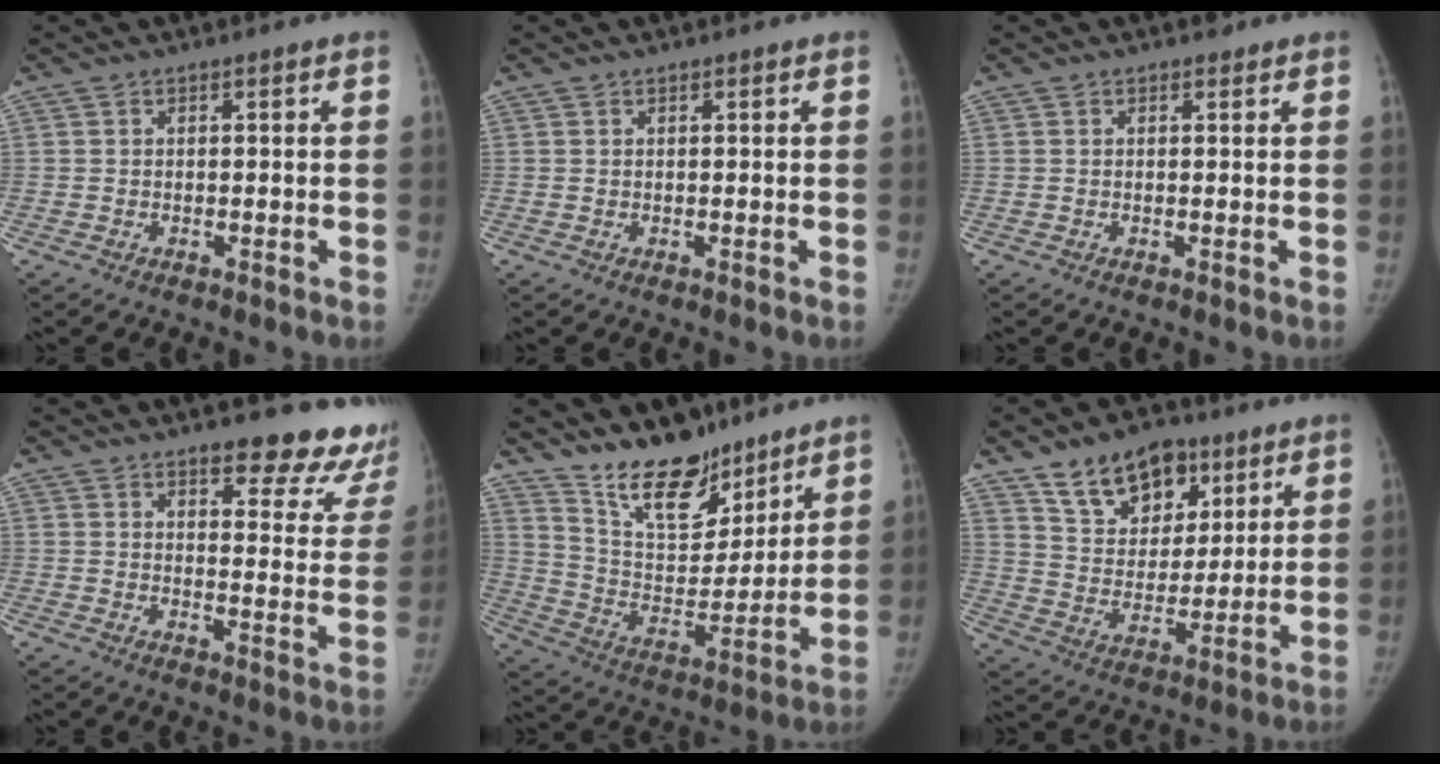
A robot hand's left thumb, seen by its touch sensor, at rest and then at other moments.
{"total": 0.0}
{"total": 0.7, "force": [0.5, 0.4, 0.1], "torque": [-0.001, -0.004, 0.005]}
{"total": 14.9, "force": [12.8, 4.9, 5.9], "torque": [-0.016, -0.090, 0.137]}
{"total": 16.7, "force": [13.2, 7.3, 7.1], "torque": [-0.067, -0.091, 0.235]}
{"total": 15.9, "force": [9.7, 10.1, 7.5], "torque": [-0.079, -0.041, 0.169]}